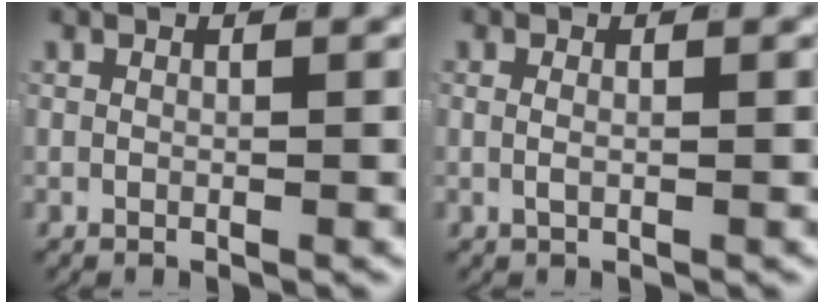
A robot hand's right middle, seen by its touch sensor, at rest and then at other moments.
{"total": 0.7, "force": [0.0, 0.0, 0.7], "torque": [-0.015, -0.006, 0.002]}